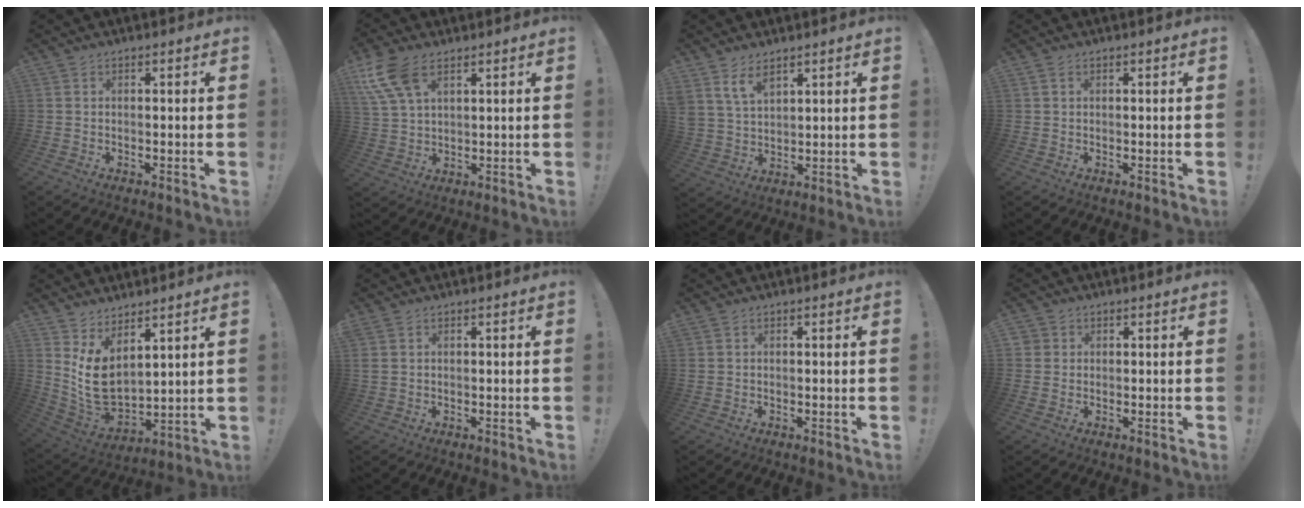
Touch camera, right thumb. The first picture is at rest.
{"total": 11.0, "force": [6.0, 5.6, 7.4], "torque": [-0.145, -0.021, 0.115]}
{"total": 7.0, "force": [5.0, 3.5, 3.4], "torque": [-0.068, -0.024, 0.098]}
{"total": 0.7, "force": [0.4, 0.4, 0.4], "torque": [-0.001, 0.000, 0.006]}
{"total": 10.2, "force": [4.8, 6.4, 6.4], "torque": [-0.146, -0.049, 0.098]}
{"total": 1.7, "force": [0.8, 1.1, 1.0], "torque": [-0.024, 0.004, 0.017]}
{"total": 0.5, "force": [0.3, 0.4, 0.2], "torque": [-0.006, 0.003, 0.006]}
{"total": 2.1, "force": [0.7, 2.0, 0.4], "torque": [-0.010, 0.001, 0.013]}